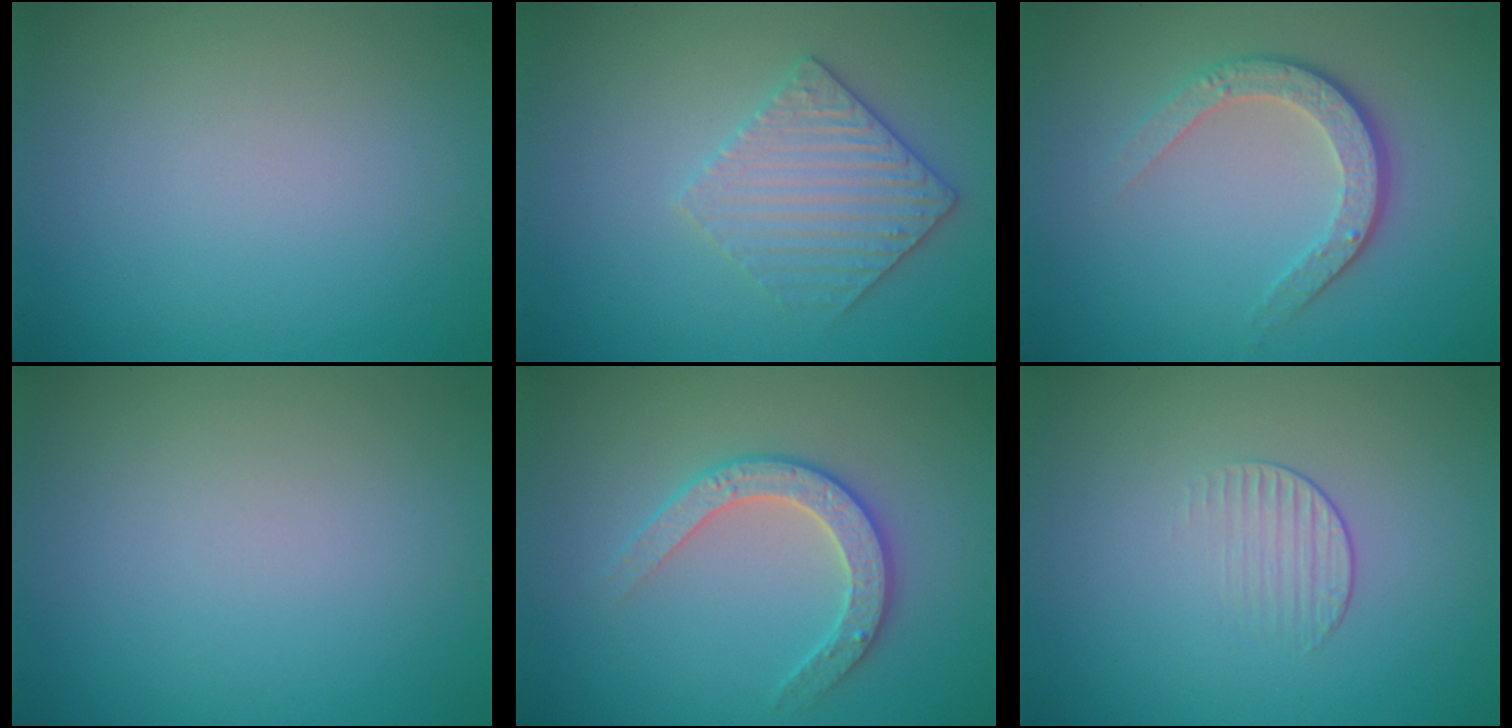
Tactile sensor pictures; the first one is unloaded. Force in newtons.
{"total": 3.2, "press": 3.0, "slide": 1.1}
{"total": 3.4, "press": 2.6, "slide": 2.2}
{"total": 0.0}
{"total": 2.9, "press": 2.8, "slide": 0.8}
{"total": 1.2, "press": 0.4, "slide": 1.2}